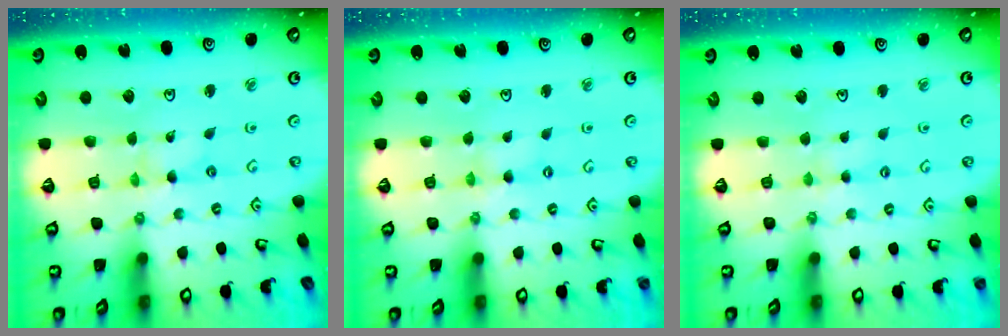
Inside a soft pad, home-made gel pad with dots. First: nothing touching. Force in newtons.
{"total": 0.0}
{"total": 2.4, "press": 2.4, "slide": 0.4}